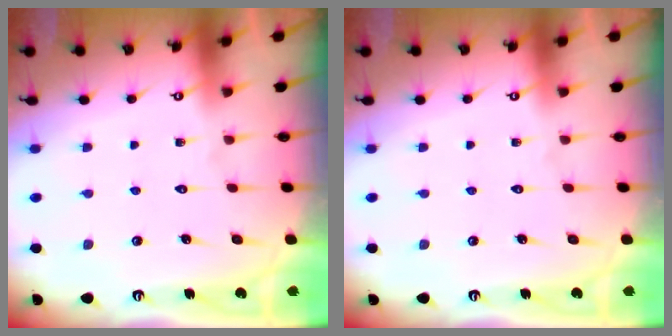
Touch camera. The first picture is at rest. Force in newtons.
{"total": 0.0}